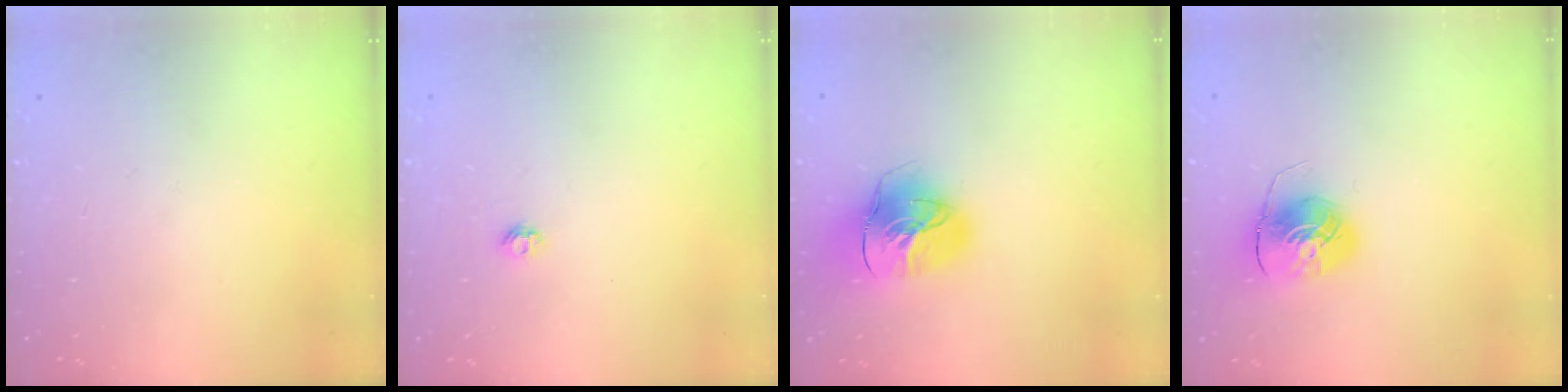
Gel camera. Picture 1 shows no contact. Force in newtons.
{"total": 3.9, "press": 3.9, "slide": 0.5}
{"total": 18.0, "press": 17.9, "slide": 2.5}
{"total": 8.6, "press": 8.6, "slide": 0.6}